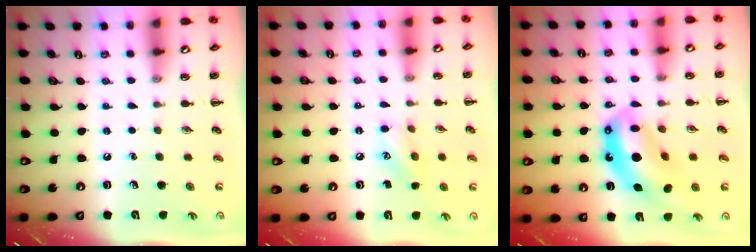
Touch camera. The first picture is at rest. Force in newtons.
{"total": 8.7, "press": 8.7, "slide": 1.0}
{"total": 13.3, "press": 12.8, "slide": 3.7}